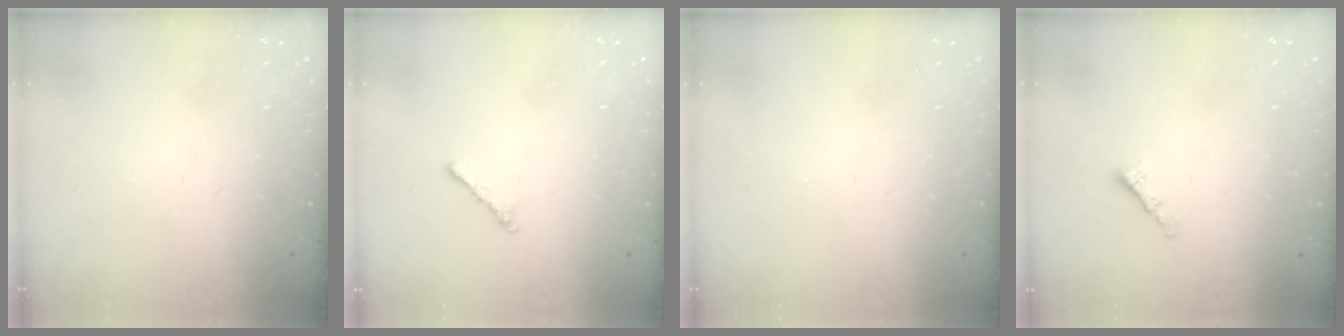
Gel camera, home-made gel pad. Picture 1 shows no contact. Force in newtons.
{"total": 1.8, "press": 1.7, "slide": 0.6}
{"total": 0.0}
{"total": 1.3, "press": 1.2, "slide": 0.5}